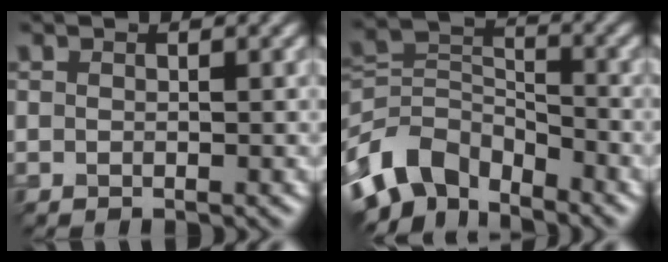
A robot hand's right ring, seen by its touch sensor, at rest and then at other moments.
{"total": 7.2, "force": [-4.3, 4.5, 3.5], "torque": [-0.067, 0.002, -0.097]}